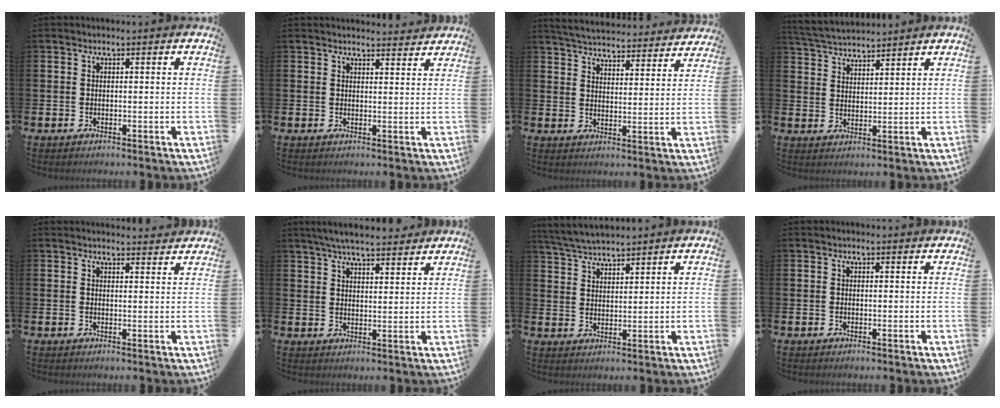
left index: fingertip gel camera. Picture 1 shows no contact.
{"total": 2.1, "force": [2.0, 0.2, -0.2], "torque": [0.009, -0.016, 0.035]}
{"total": 5.4, "force": [5.4, 0.8, 0.5], "torque": [-0.028, -0.039, 0.093]}
{"total": 4.3, "force": [4.2, 0.6, 0.2], "torque": [-0.024, -0.019, 0.077]}
{"total": 1.9, "force": [1.9, 0.1, -0.2], "torque": [0.010, -0.015, 0.031]}
{"total": 5.3, "force": [5.1, 0.6, 1.4], "torque": [-0.040, -0.019, 0.092]}
{"total": 4.1, "force": [4.0, 0.4, 0.6], "torque": [-0.031, -0.015, 0.073]}
{"total": 0.0}